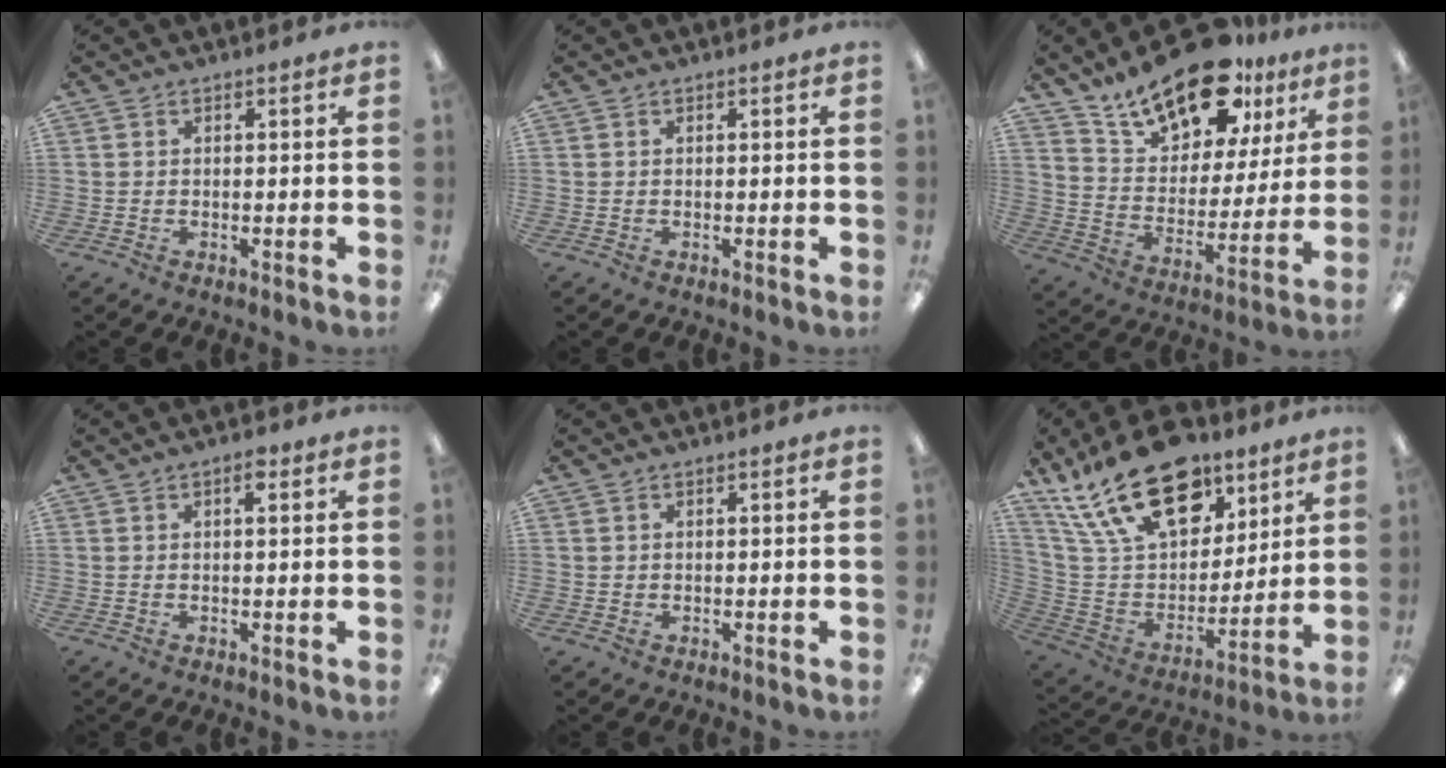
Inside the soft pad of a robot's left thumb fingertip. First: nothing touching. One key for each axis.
{"total": 0.0}
{"total": 19.7, "fx": 15.1, "fy": 8.6, "fz": 9.3, "tx": -0.161, "ty": -0.094, "tz": 0.265}
{"total": 2.5, "fx": 1.4, "fy": 0.9, "fz": 1.8, "tx": -0.024, "ty": -0.003, "tz": 0.019}
{"total": 0.6, "fx": 0.4, "fy": 0.5, "fz": 0.0, "tx": 0.000, "ty": 0.003, "tz": 0.007}
{"total": 25.5, "fx": 15.6, "fy": 13.8, "fz": 14.7, "tx": -0.273, "ty": -0.085, "tz": 0.276}